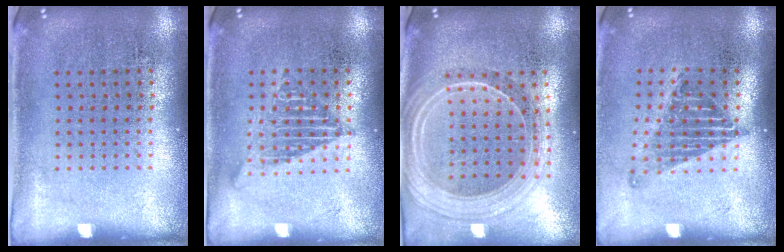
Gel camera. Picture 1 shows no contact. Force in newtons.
{"total": 1.2, "press": 1.2, "slide": 0.1}
{"total": 2.3, "press": 2.0, "slide": 1.2}
{"total": 1.3, "press": 1.1, "slide": 0.8}